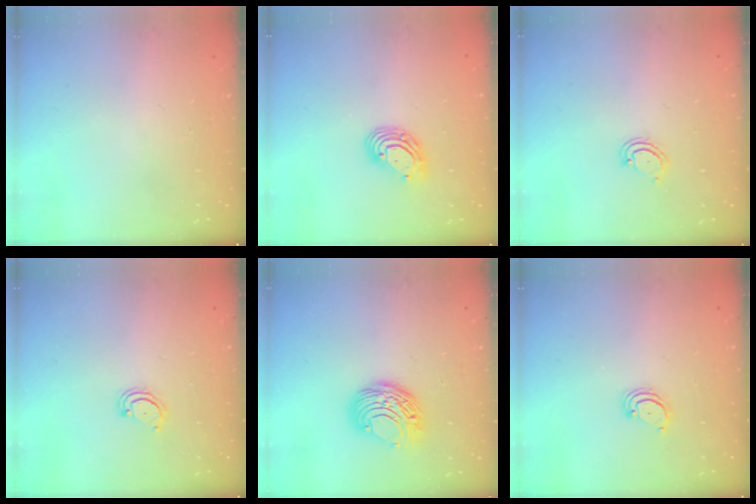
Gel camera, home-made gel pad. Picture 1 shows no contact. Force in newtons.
{"total": 8.8, "press": 8.6, "slide": 1.7}
{"total": 3.9, "press": 3.9, "slide": 0.4}
{"total": 3.1, "press": 3.0, "slide": 0.4}
{"total": 8.9, "press": 8.9, "slide": 0.5}
{"total": 2.5, "press": 2.5, "slide": 0.3}